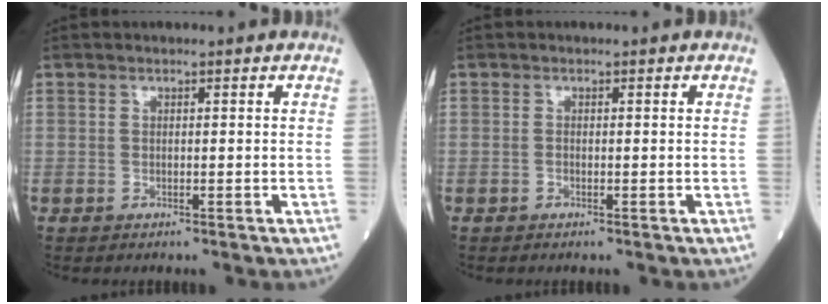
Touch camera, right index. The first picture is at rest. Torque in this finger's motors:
{"motor_torque": [-0.14, 0.09, 0.11, 0.01]}